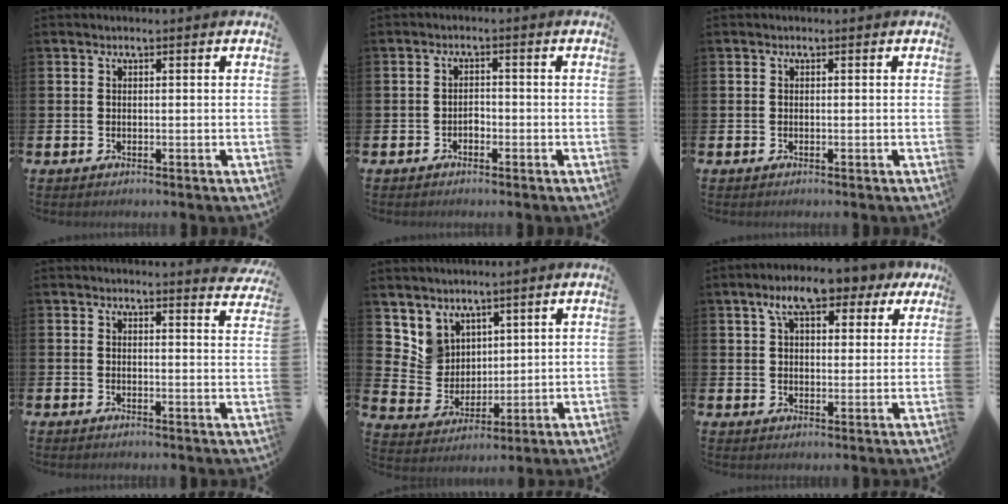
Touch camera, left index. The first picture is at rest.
{"total": 1.3, "force": [-0.9, 0.9, 0.5], "torque": [-0.011, 0.001, -0.018]}
{"total": 0.0}
{"total": 2.5, "force": [2.5, -0.2, 0.0], "torque": [0.012, -0.022, 0.042]}
{"total": 5.4, "force": [3.4, 4.1, 0.3], "torque": [-0.040, -0.011, 0.069]}
{"total": 8.1, "force": [6.2, 3.4, 4.0], "torque": [-0.072, -0.016, 0.106]}